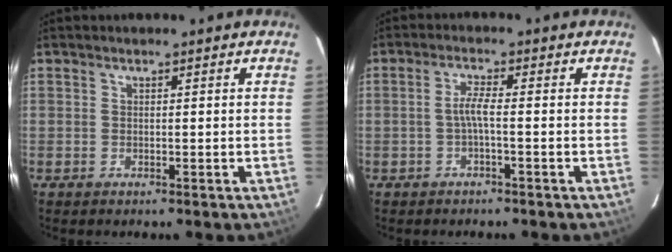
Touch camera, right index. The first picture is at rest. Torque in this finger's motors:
{"motor_torque": [0.53, -0.02, 0.26, 0.07]}